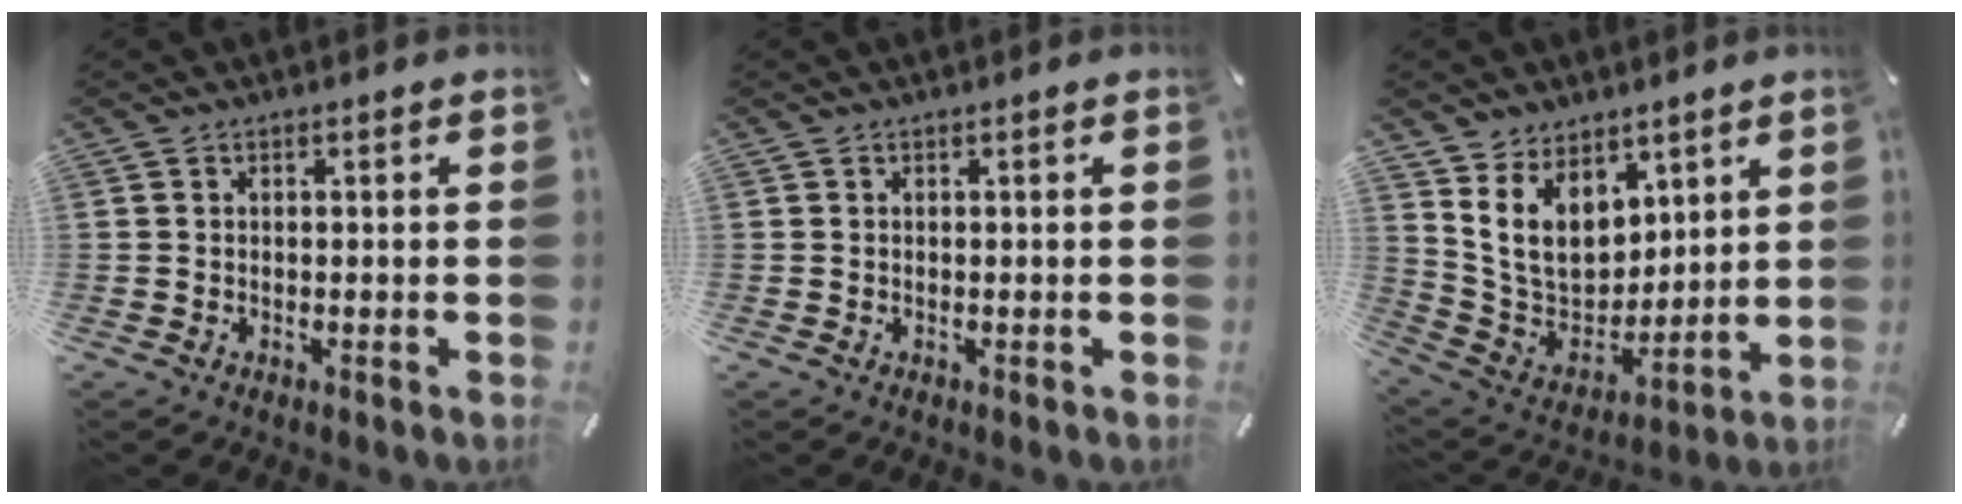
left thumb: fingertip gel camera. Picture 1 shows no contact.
{"total": 0.0}
{"total": 12.8, "force": [6.3, 9.7, 5.5], "torque": [-0.118, -0.043, 0.128]}